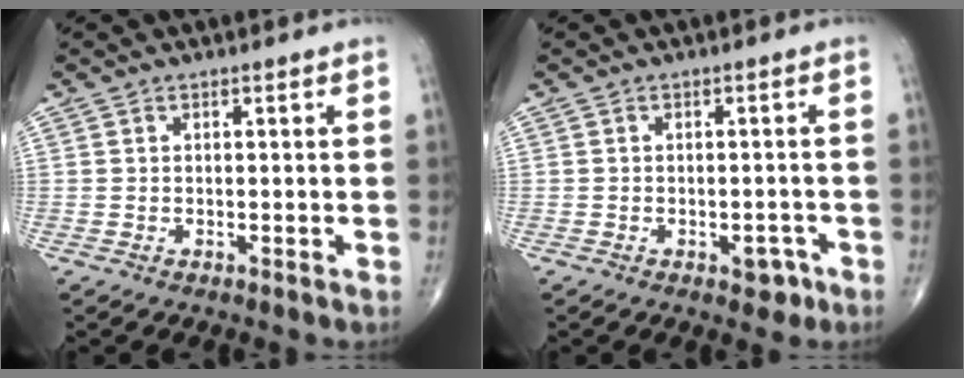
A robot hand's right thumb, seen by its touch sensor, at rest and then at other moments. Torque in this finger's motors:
{"motor_torque": [2.22, 2.01, -0.08, -0.52, 0.00]}